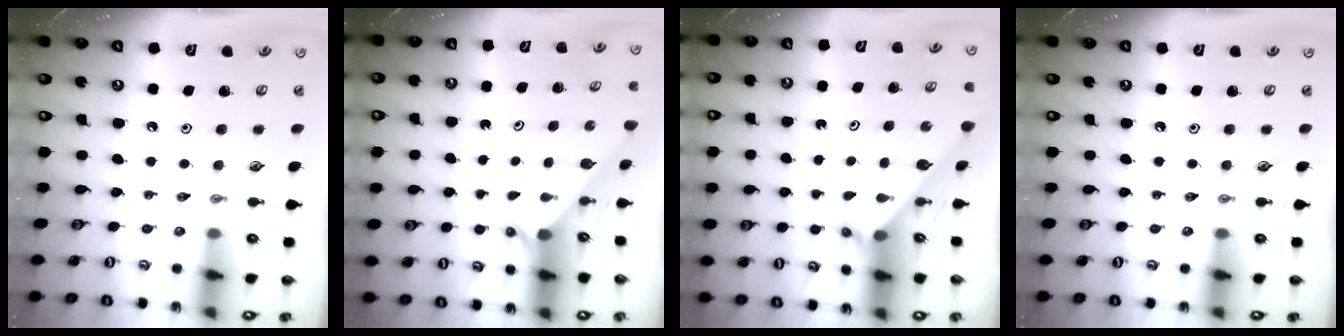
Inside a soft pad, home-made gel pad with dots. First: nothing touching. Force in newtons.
{"total": 1.9, "press": 1.9, "slide": 0.1}
{"total": 2.8, "press": 2.8, "slide": 0.1}
{"total": 0.0}